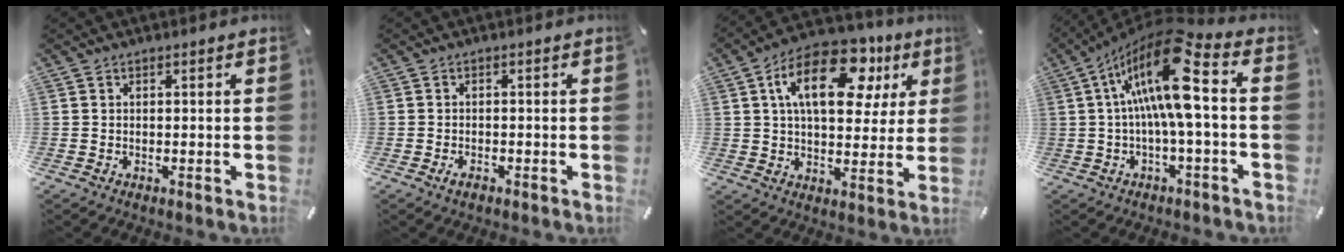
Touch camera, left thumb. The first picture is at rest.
{"total": 1.8, "force": [-1.1, 0.9, 1.2], "torque": [-0.022, 0.004, -0.020]}
{"total": 19.0, "force": [7.2, 10.6, 14.1], "torque": [-0.225, -0.012, 0.117]}
{"total": 17.8, "force": [3.0, 4.9, 16.8], "torque": [-0.329, -0.020, 0.038]}